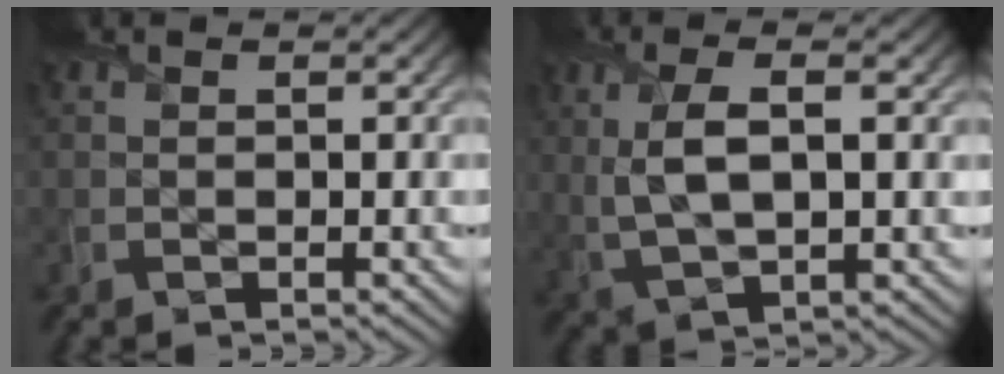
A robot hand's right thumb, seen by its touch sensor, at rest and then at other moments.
{"total": 6.6, "force": [1.1, 2.5, 6.0], "torque": [-0.134, 0.001, 0.021]}